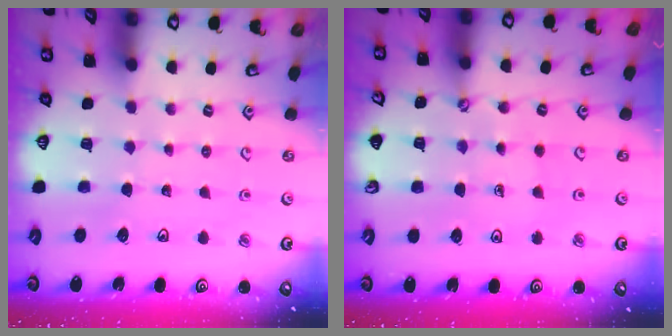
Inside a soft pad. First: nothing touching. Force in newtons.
{"total": 0.7, "press": 0.7, "slide": 0.0}